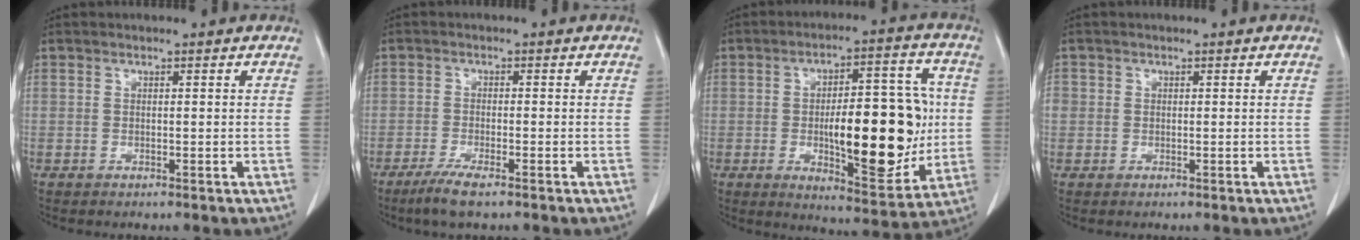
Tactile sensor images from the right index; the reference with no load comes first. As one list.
[{"total": 4.3, "force": [-3.0, 0.4, 3.0], "torque": [-0.061, -0.011, -0.055]}, {"total": 17.8, "force": [-1.1, 6.0, 16.8], "torque": [-0.234, 0.011, -0.005]}, {"total": 1.6, "force": [0.2, 1.6, 0.4], "torque": [-0.003, 0.012, 0.006]}]